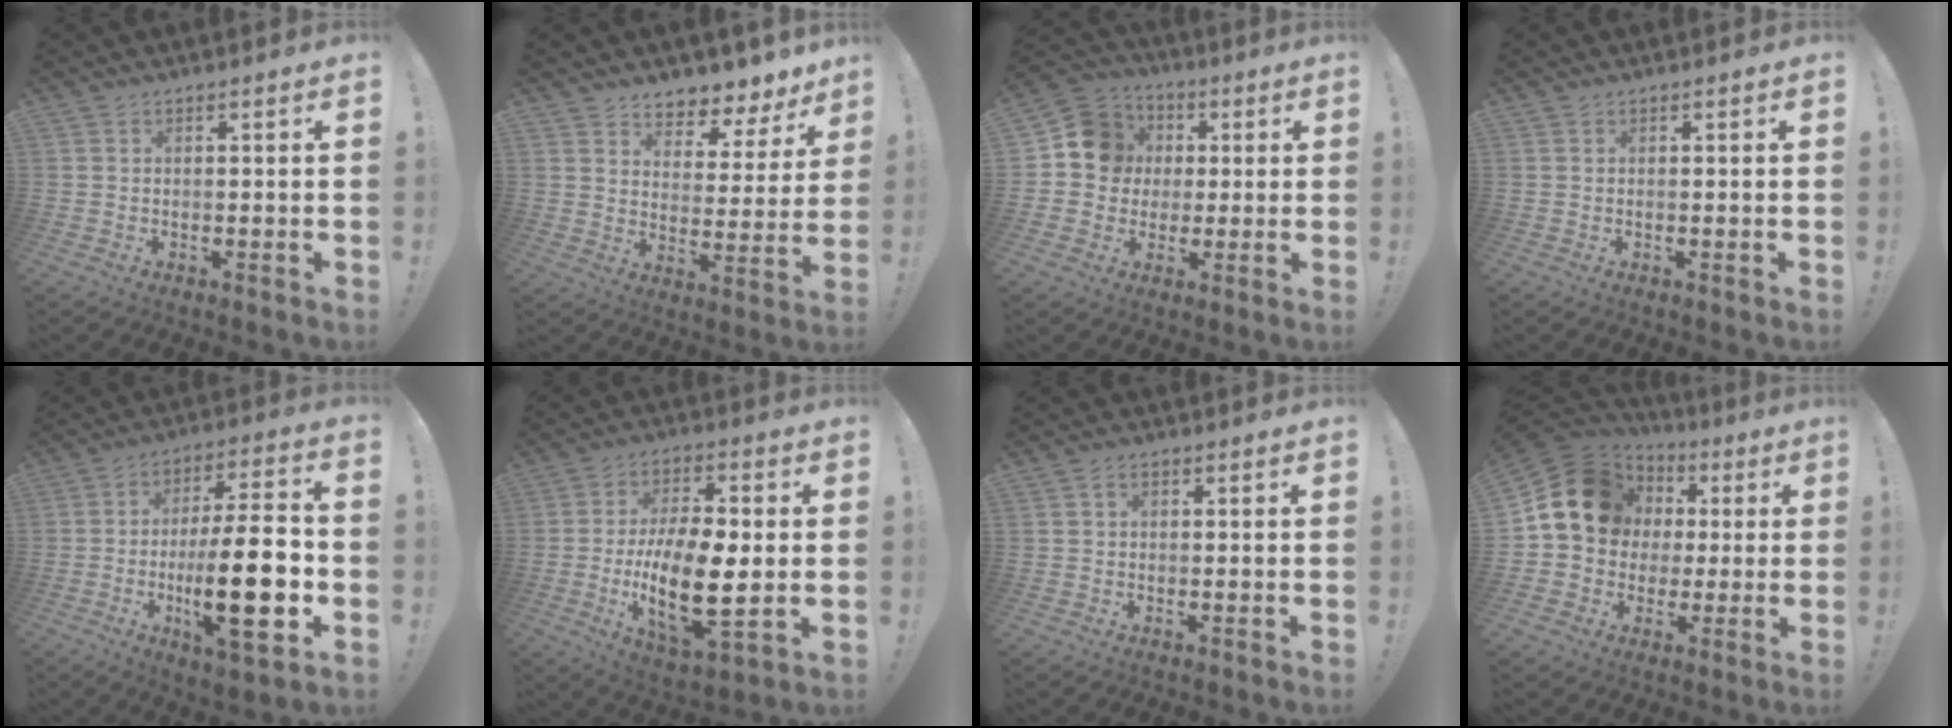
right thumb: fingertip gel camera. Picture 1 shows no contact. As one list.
[{"total": 6.2, "force": [5.2, 2.8, 1.6], "torque": [-0.018, -0.058, 0.095]}, {"total": 12.3, "force": [1.8, 11.4, 4.2], "torque": [-0.044, 0.009, 0.042]}, {"total": 0.0}, {"total": 22.2, "force": [-4.8, 6.3, 20.8], "torque": [-0.333, 0.003, -0.077]}, {"total": 18.7, "force": [-2.5, 7.9, 16.8], "torque": [-0.311, -0.008, -0.040]}, {"total": 1.4, "force": [0.3, 0.9, 1.0], "torque": [-0.012, 0.001, 0.004]}, {"total": 17.3, "force": [3.7, 14.5, 8.7], "torque": [-0.137, 0.001, 0.083]}]